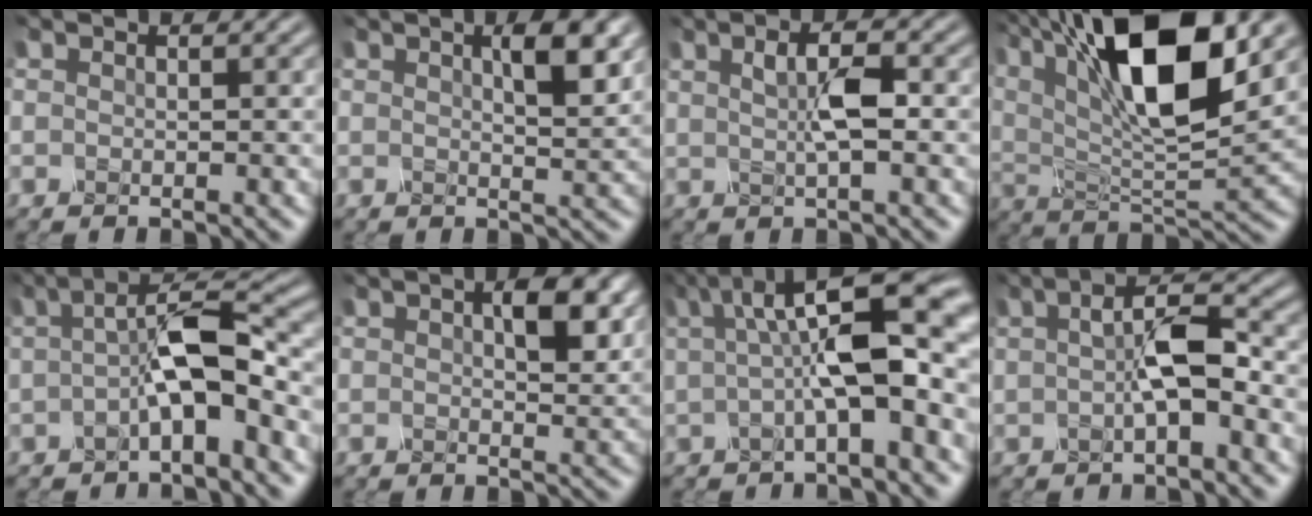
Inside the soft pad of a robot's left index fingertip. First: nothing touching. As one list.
[{"total": 4.2, "force": [1.7, 1.3, 3.6], "torque": [-0.045, 0.000, 0.023]}, {"total": 3.1, "force": [0.0, 0.9, 3.0], "torque": [-0.056, 0.006, 0.000]}, {"total": 15.0, "force": [6.8, 5.4, 12.2], "torque": [-0.215, 0.015, 0.114]}, {"total": 6.6, "force": [-0.9, 2.0, 6.3], "torque": [-0.103, 0.015, -0.023]}, {"total": 4.5, "force": [1.4, 2.0, 3.8], "torque": [-0.056, 0.002, 0.023]}, {"total": 9.5, "force": [0.6, 2.8, 9.1], "torque": [-0.127, 0.018, 0.002]}, {"total": 4.8, "force": [-0.5, 1.6, 4.4], "torque": [-0.080, 0.012, -0.013]}]